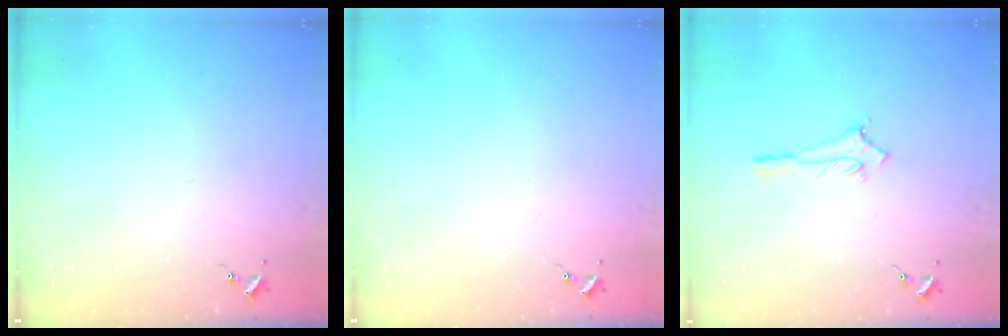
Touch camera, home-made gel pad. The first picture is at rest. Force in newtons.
{"total": 0.0}
{"total": 2.9, "press": 2.8, "slide": 0.4}